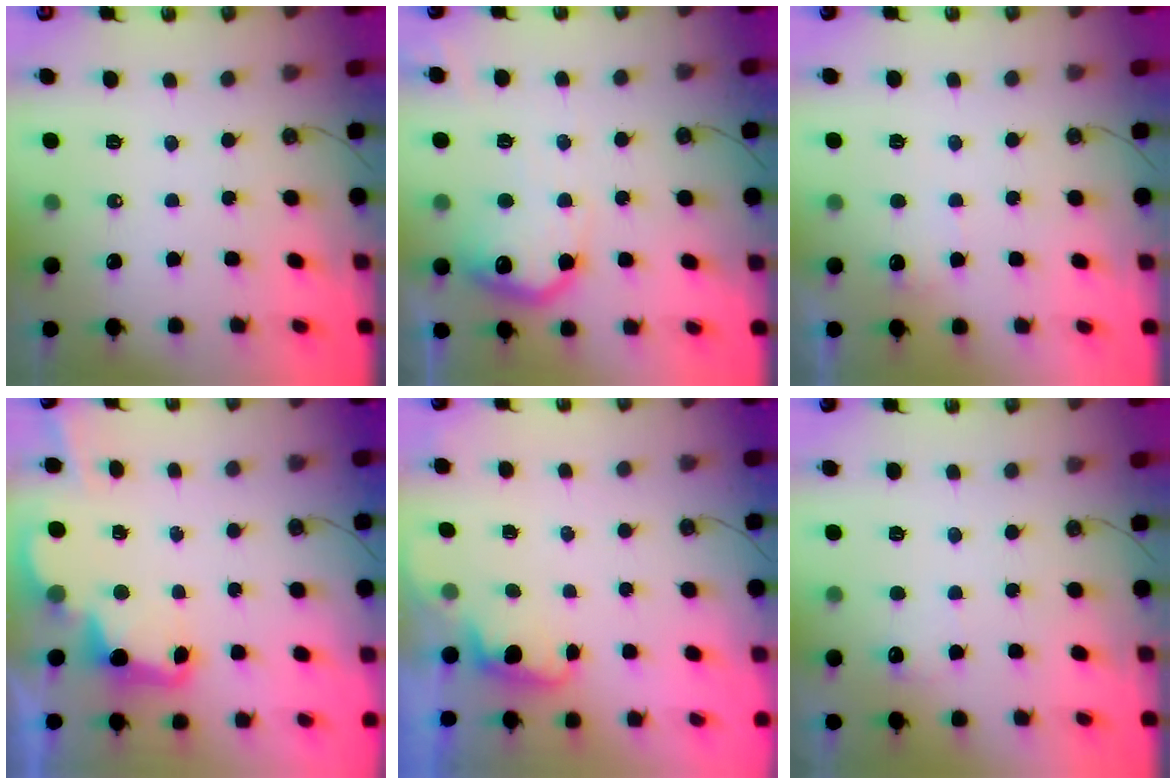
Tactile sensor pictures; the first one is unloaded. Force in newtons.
{"total": 14.2, "press": 14.2, "slide": 0.8}
{"total": 4.4, "press": 4.3, "slide": 0.6}
{"total": 3.4, "press": 3.3, "slide": 0.6}
{"total": 1.2, "press": 1.0, "slide": 0.7}
{"total": 5.5, "press": 5.4, "slide": 1.1}